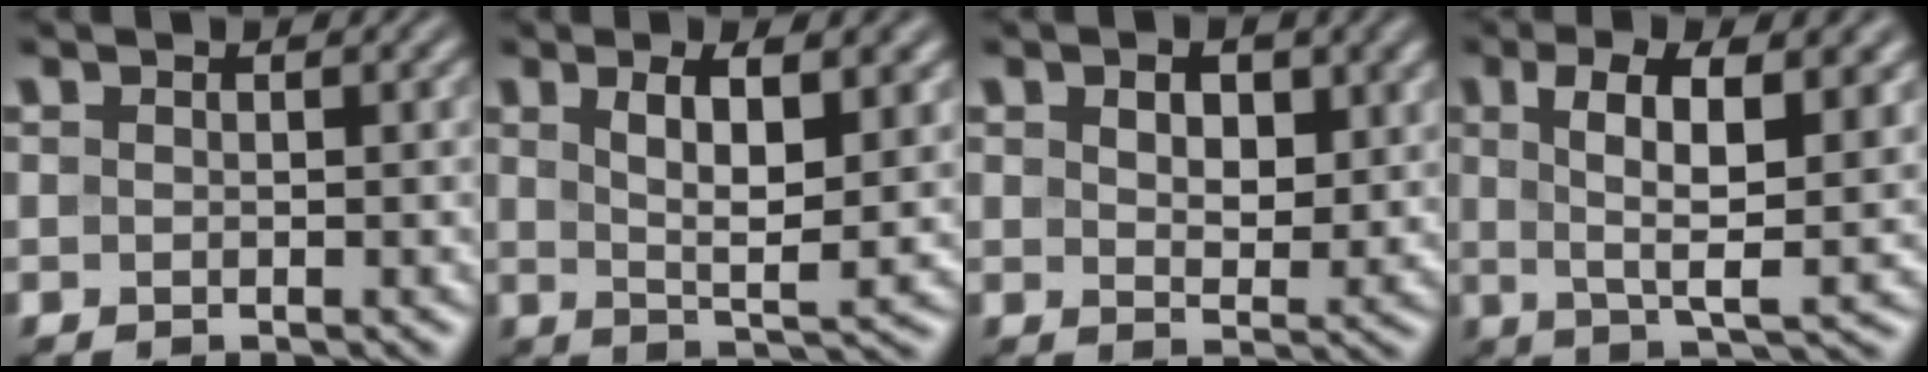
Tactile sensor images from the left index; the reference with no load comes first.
{"total": 5.9, "force": [1.9, 1.7, 5.3], "torque": [-0.084, -0.004, 0.034]}
{"total": 4.2, "force": [1.5, 2.4, 3.1], "torque": [-0.050, -0.005, 0.026]}
{"total": 7.6, "force": [1.8, 2.5, 6.9], "torque": [-0.115, 0.001, 0.029]}